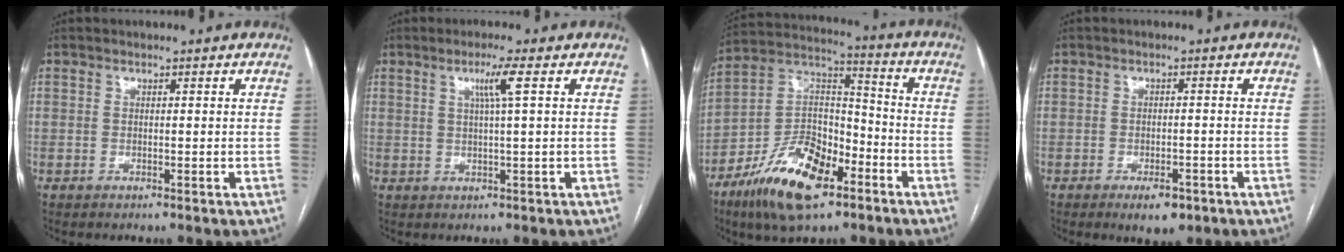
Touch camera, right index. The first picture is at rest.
{"total": 3.6, "force": [1.3, -0.8, 3.3], "torque": [-0.064, -0.001, 0.024]}
{"total": 16.8, "force": [-9.7, 6.8, 11.9], "torque": [-0.222, 0.009, -0.174]}
{"total": 4.2, "force": [-2.5, 1.8, 2.8], "torque": [-0.039, 0.000, -0.030]}